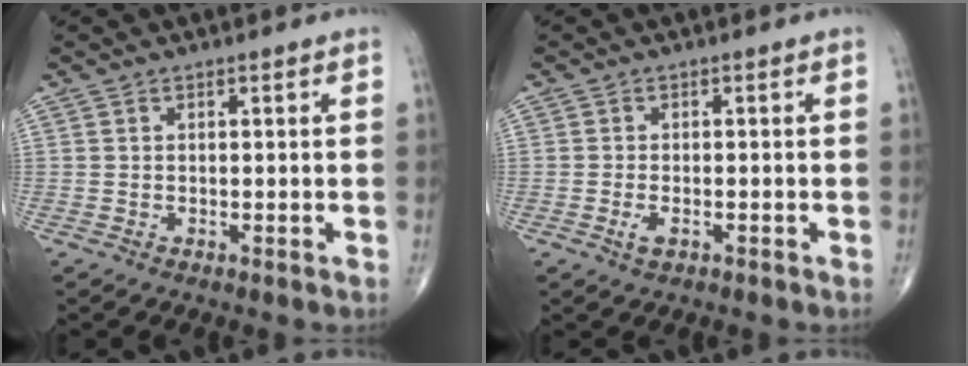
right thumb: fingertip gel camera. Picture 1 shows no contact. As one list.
[{"total": 2.1, "force": [-0.9, 1.0, 1.6], "torque": [-0.034, 0.000, -0.016]}]